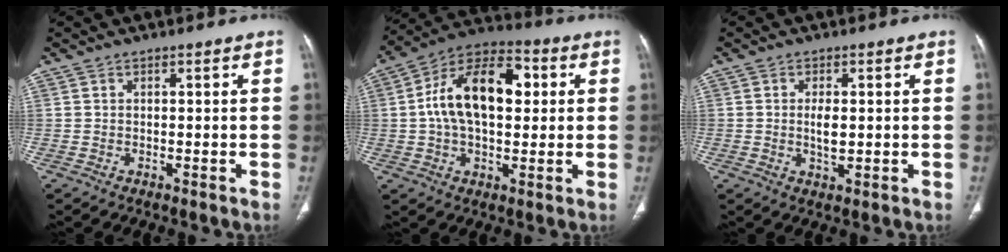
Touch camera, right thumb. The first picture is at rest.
{"total": 17.3, "force": [2.4, 10.0, 14.0], "torque": [-0.224, 0.028, 0.035]}
{"total": 3.4, "force": [0.1, 1.5, 3.0], "torque": [-0.055, -0.004, 0.006]}